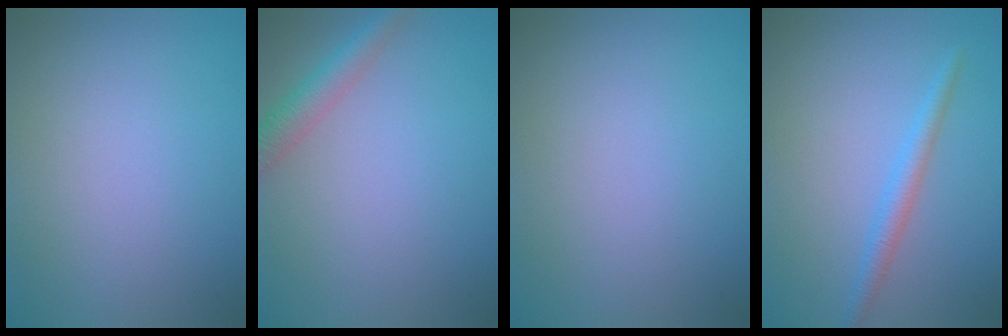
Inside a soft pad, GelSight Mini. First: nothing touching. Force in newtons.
{"total": 2.7, "press": 2.7, "slide": 0.2}
{"total": 0.0}
{"total": 2.0, "press": 2.0, "slide": 0.1}